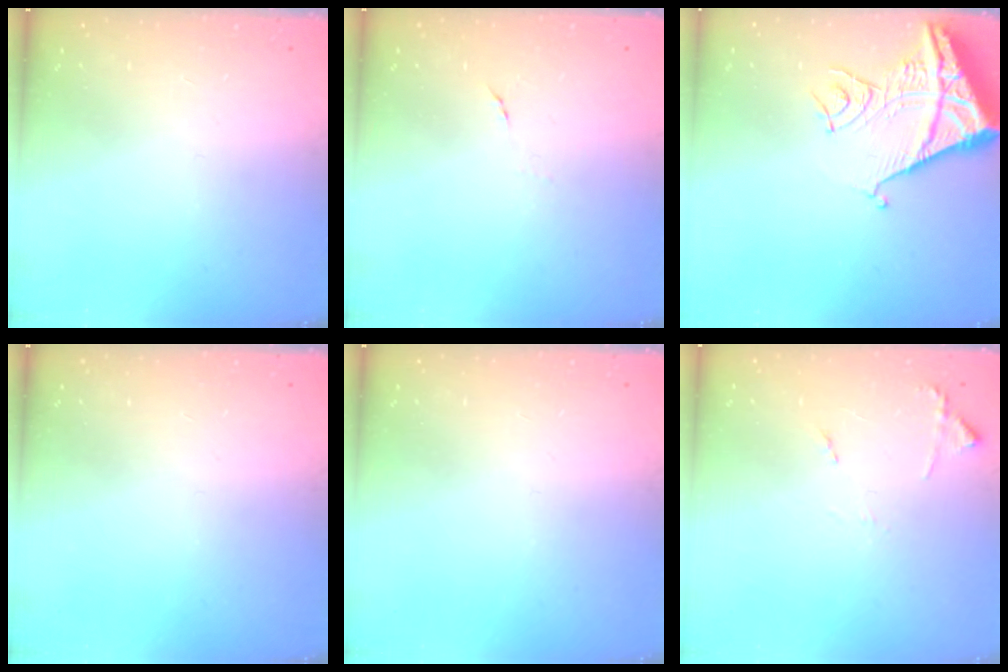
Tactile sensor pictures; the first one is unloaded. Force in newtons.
{"total": 4.3, "press": 4.2, "slide": 1.2}
{"total": 12.2, "press": 12.1, "slide": 1.5}
{"total": 0.0}
{"total": 0.0}
{"total": 7.8, "press": 7.7, "slide": 0.7}